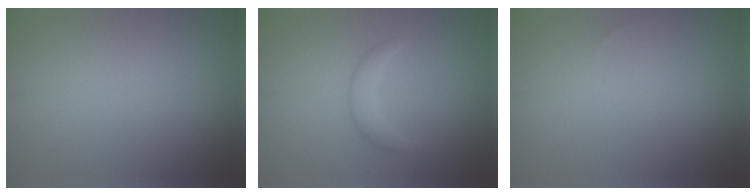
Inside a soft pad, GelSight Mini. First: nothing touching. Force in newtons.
{"total": 1.7, "press": 1.7, "slide": 0.2}
{"total": 0.0}